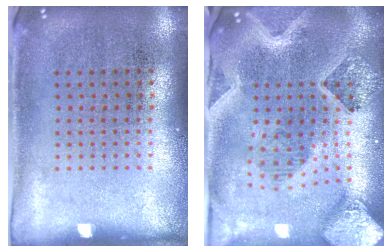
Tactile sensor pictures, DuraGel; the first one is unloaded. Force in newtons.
{"total": 4.1, "press": 3.2, "slide": 2.6}